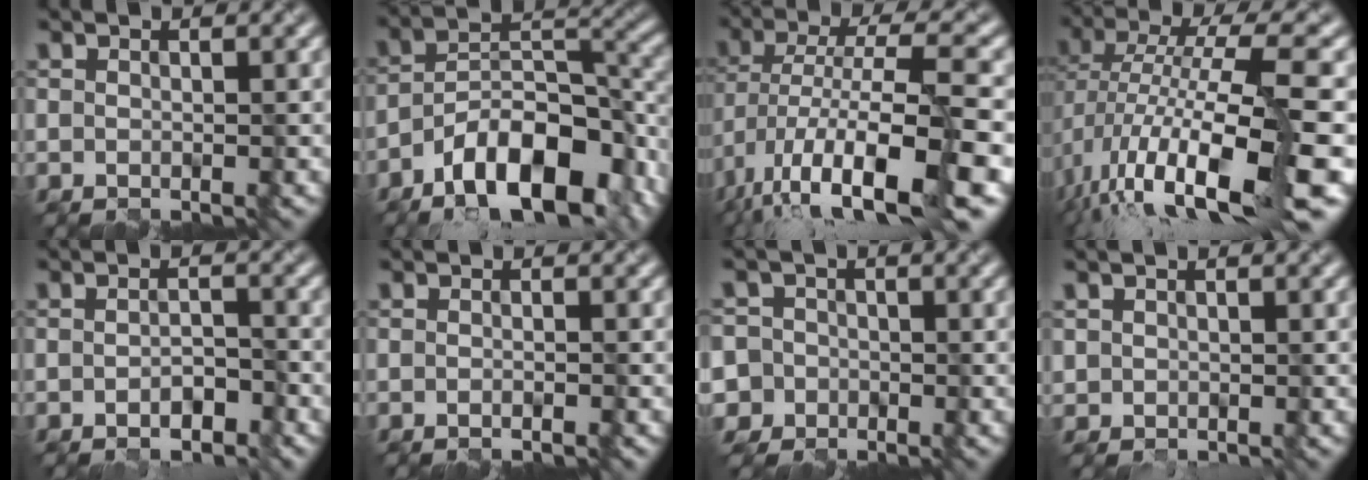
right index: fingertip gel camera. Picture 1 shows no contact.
{"total": 14.9, "force": [-9.0, 6.6, 9.9], "torque": [-0.168, 0.002, -0.147]}
{"total": 13.9, "force": [-5.7, 3.8, 12.1], "torque": [-0.226, 0.004, -0.094]}
{"total": 15.3, "force": [-4.6, 3.9, 14.0], "torque": [-0.261, 0.010, -0.081]}
{"total": 2.6, "force": [-1.4, 1.1, 1.9], "torque": [-0.034, 0.001, -0.024]}
{"total": 1.1, "force": [-0.6, 0.1, 0.9], "torque": [-0.016, 0.003, -0.007]}
{"total": 6.5, "force": [-1.9, 6.1, 1.3], "torque": [-0.037, 0.012, -0.070]}
{"total": 0.8, "force": [0.2, 0.8, -0.1], "torque": [0.009, -0.003, 0.003]}